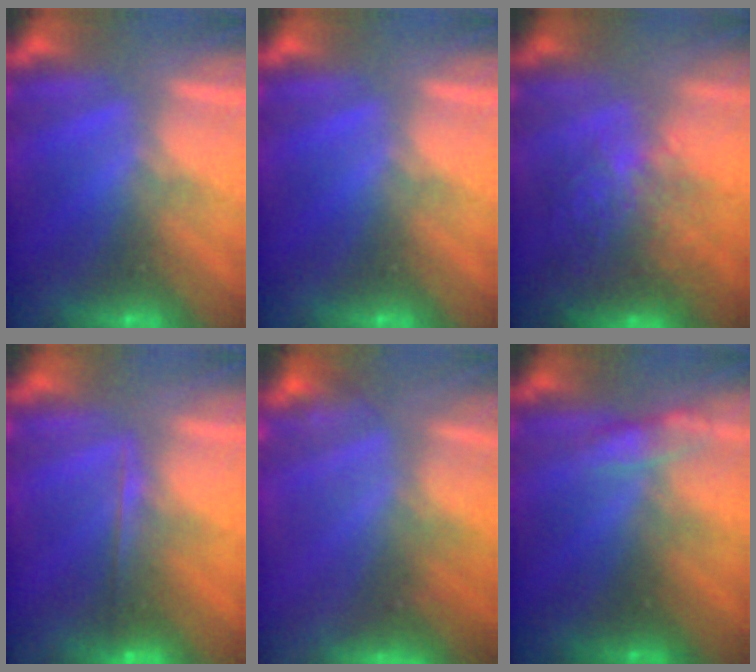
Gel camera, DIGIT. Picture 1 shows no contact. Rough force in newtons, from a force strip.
{"total": 0.0}
{"total": 7.0}
{"total": 2.1}
{"total": 3.9}
{"total": 2.7}